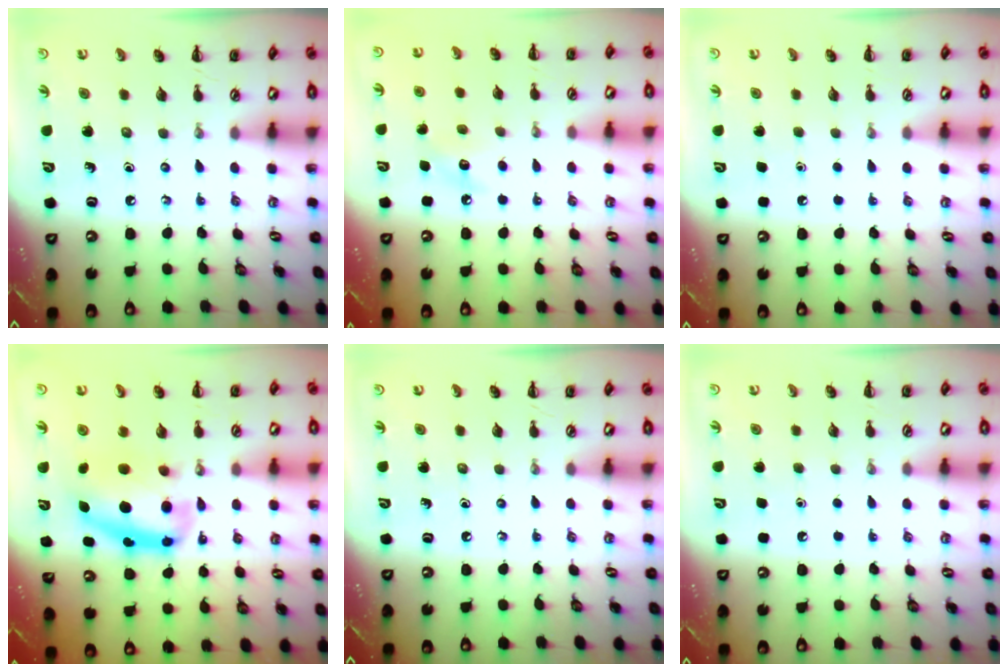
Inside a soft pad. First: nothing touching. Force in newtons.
{"total": 7.5, "press": 7.3, "slide": 1.6}
{"total": 1.7, "press": 1.7, "slide": 0.1}
{"total": 11.0, "press": 10.8, "slide": 2.4}
{"total": 0.0}
{"total": 1.6, "press": 1.6, "slide": 0.1}